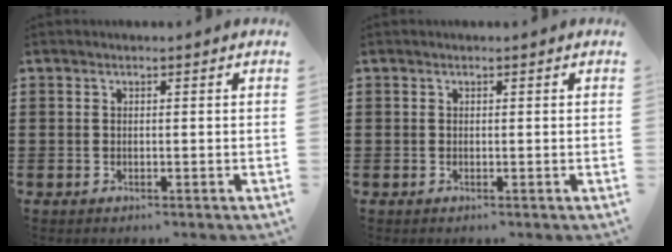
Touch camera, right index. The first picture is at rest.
{"total": 0.0}